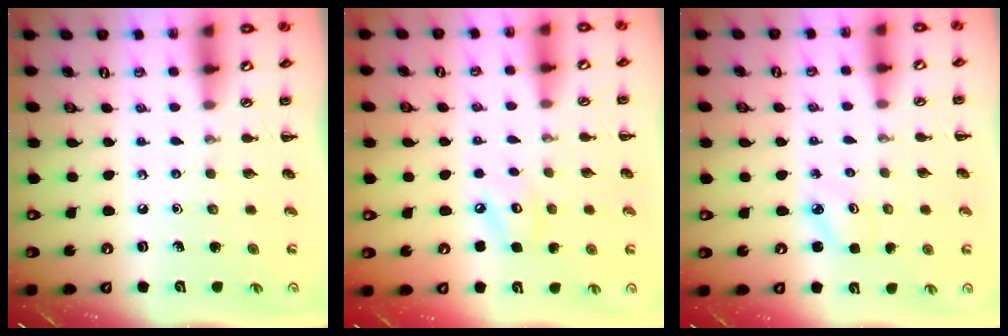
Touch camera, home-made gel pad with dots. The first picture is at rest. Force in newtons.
{"total": 4.7, "press": 4.7, "slide": 0.7}
{"total": 2.4, "press": 2.3, "slide": 0.7}